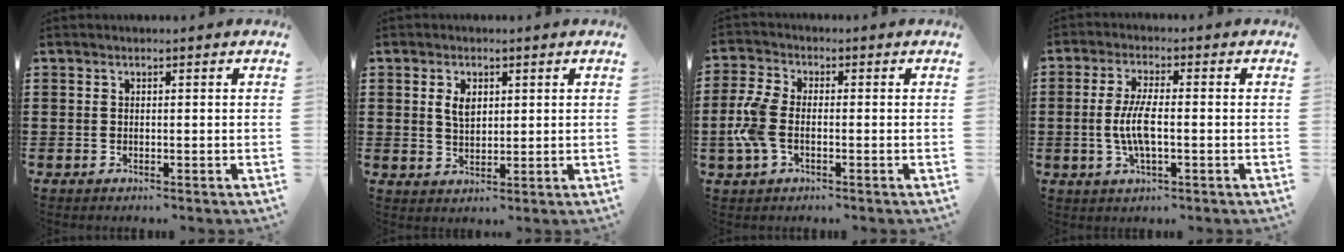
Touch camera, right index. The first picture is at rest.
{"total": 3.3, "force": [1.1, 1.9, 2.5], "torque": [-0.046, 0.005, 0.016]}
{"total": 6.1, "force": [-1.3, 3.4, 4.9], "torque": [-0.135, -0.007, -0.036]}
{"total": 5.6, "force": [-0.9, 1.7, 5.3], "torque": [-0.122, -0.004, -0.025]}